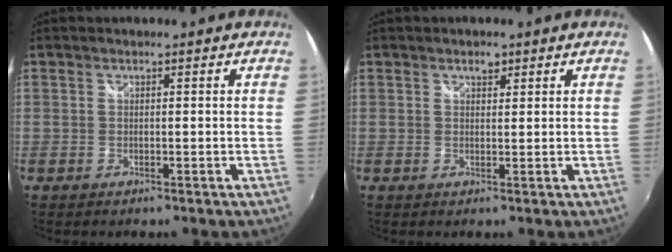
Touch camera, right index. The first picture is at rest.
{"total": 1.5, "force": [1.0, 0.9, 0.8], "torque": [-0.009, 0.004, 0.016]}